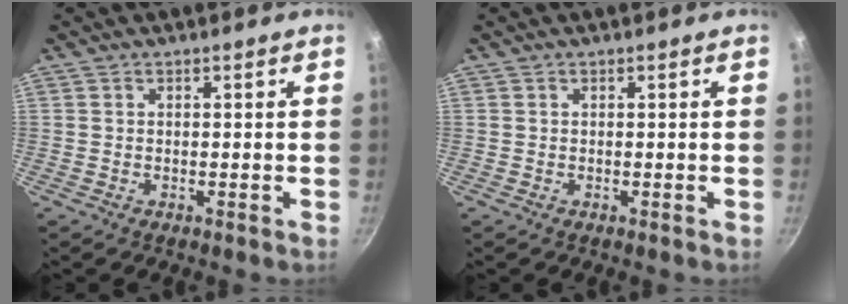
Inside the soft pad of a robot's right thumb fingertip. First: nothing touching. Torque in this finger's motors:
{"motor_torque": [-0.41, 0.40, 0.05, 0.20, 0.00]}